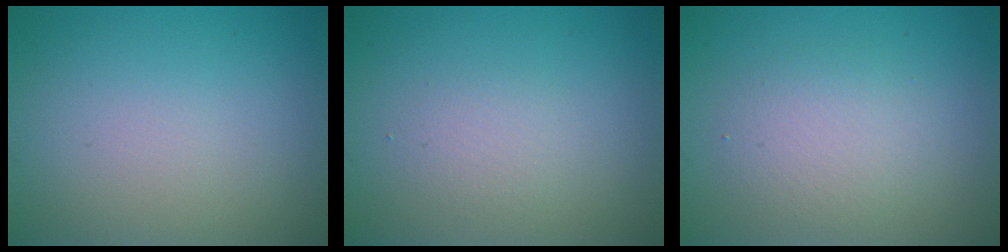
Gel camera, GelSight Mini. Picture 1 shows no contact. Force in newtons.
{"total": 1.4, "press": 1.4, "slide": 0.1}
{"total": 2.9, "press": 2.9, "slide": 0.2}